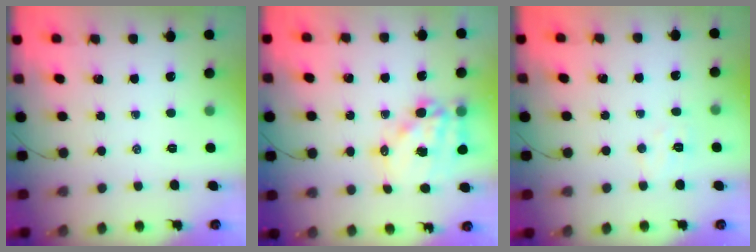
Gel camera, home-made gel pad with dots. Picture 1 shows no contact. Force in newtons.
{"total": 14.4, "press": 14.0, "slide": 3.2}
{"total": 4.7, "press": 4.6, "slide": 1.1}